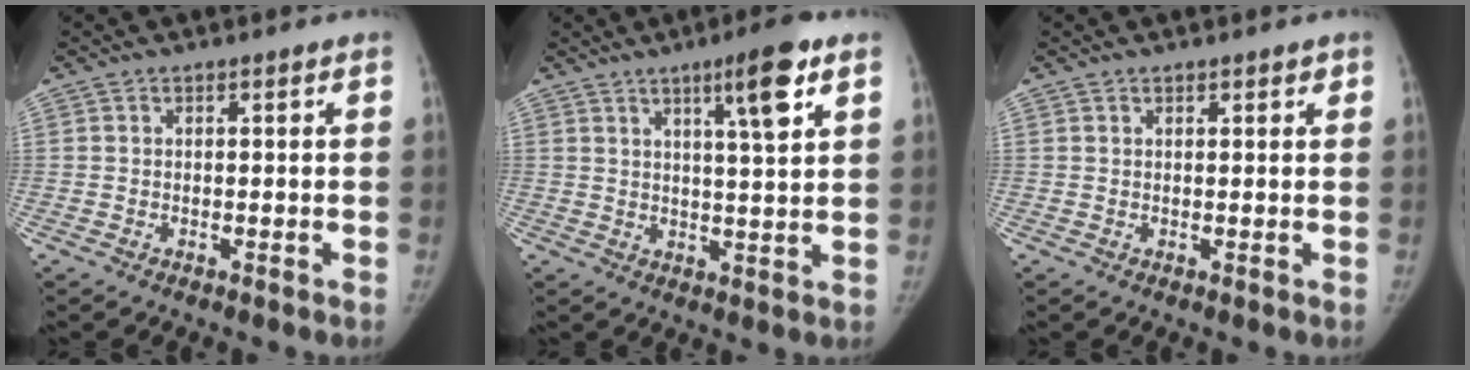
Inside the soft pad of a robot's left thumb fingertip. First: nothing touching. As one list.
[{"total": 8.8, "force": [4.5, 1.1, 7.4], "torque": [-0.110, -0.021, 0.069]}, {"total": 1.1, "force": [0.8, 0.5, 0.6], "torque": [0.000, -0.002, 0.008]}]